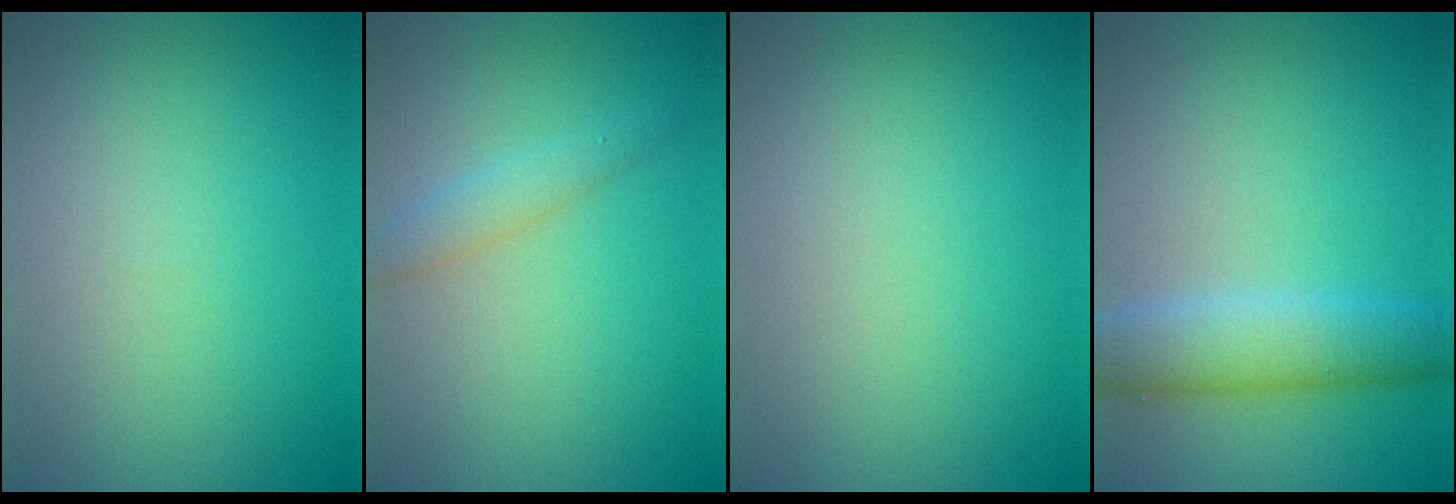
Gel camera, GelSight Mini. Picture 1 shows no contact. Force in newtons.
{"total": 1.6, "press": 1.6, "slide": 0.0}
{"total": 0.0}
{"total": 4.5, "press": 4.5, "slide": 0.1}